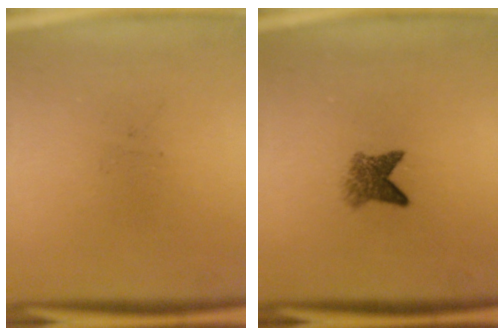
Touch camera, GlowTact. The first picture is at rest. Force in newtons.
{"total": 3.2}